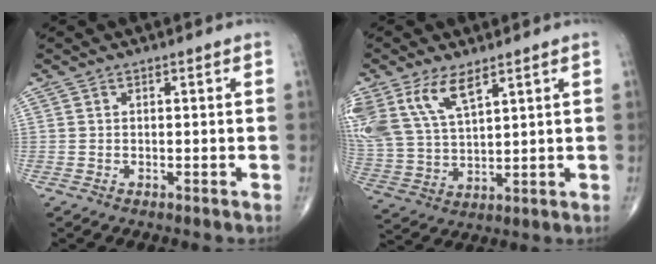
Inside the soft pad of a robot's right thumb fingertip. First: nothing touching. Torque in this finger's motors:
{"motor_torque": [0.12, 0.24, 0.92, 0.72, 0.15]}